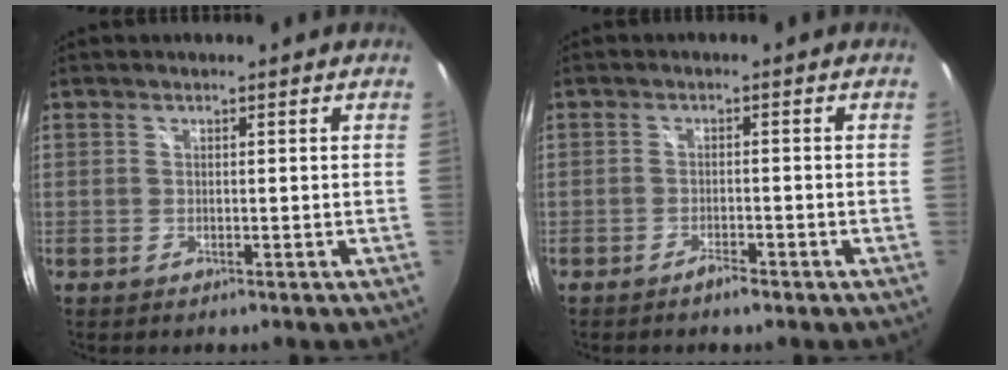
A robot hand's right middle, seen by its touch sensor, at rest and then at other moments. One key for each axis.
{"total": 2.1, "fx": -1.8, "fy": 0.6, "fz": 1.0, "tx": -0.025, "ty": -0.002, "tz": -0.031}